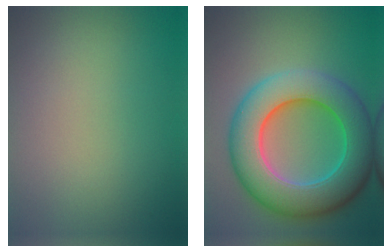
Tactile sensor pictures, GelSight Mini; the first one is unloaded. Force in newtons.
{"total": 10.7, "press": 10.7, "slide": 0.5}